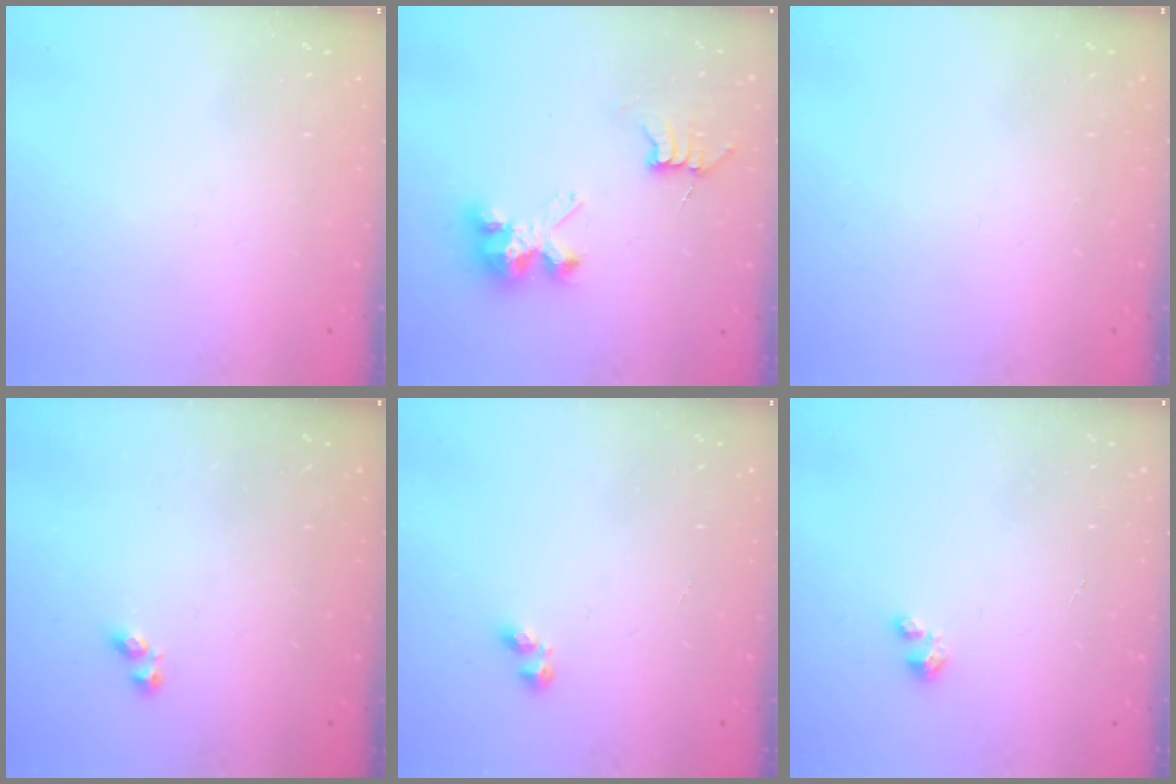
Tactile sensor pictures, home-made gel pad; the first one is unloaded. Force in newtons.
{"total": 7.1, "press": 7.1, "slide": 0.2}
{"total": 0.0}
{"total": 1.6, "press": 1.5, "slide": 0.3}
{"total": 2.5, "press": 2.3, "slide": 0.9}
{"total": 1.5, "press": 1.5, "slide": 0.1}